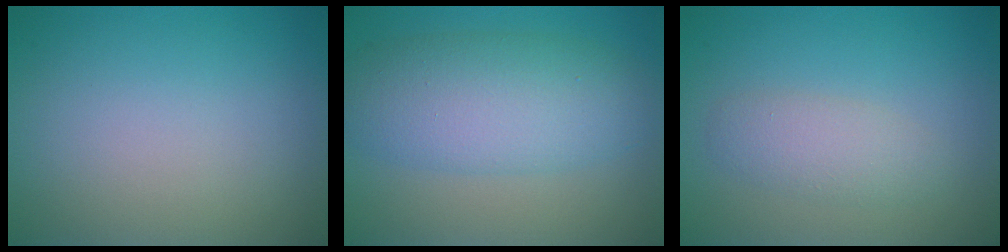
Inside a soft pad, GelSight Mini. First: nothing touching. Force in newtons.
{"total": 6.9, "press": 6.9, "slide": 0.0}
{"total": 2.3, "press": 2.3, "slide": 0.1}